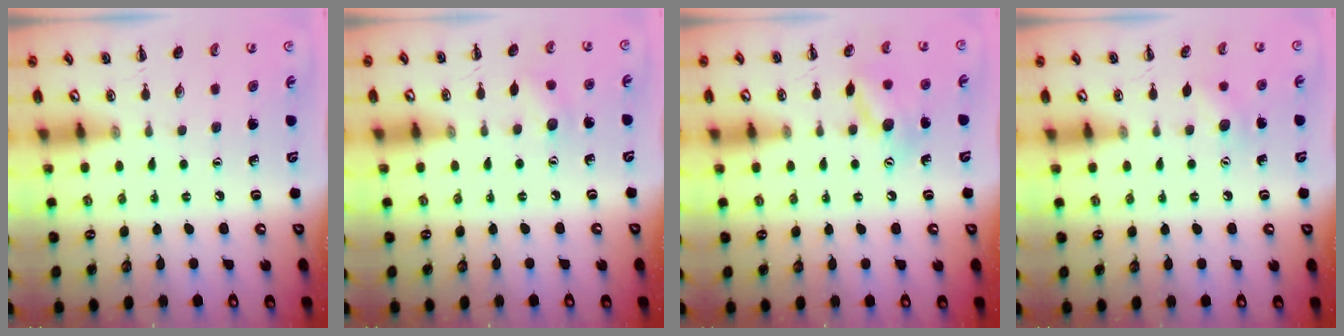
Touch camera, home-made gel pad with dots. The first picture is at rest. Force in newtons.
{"total": 5.8, "press": 5.6, "slide": 1.5}
{"total": 11.6, "press": 11.4, "slide": 2.1}
{"total": 6.5, "press": 6.3, "slide": 1.6}